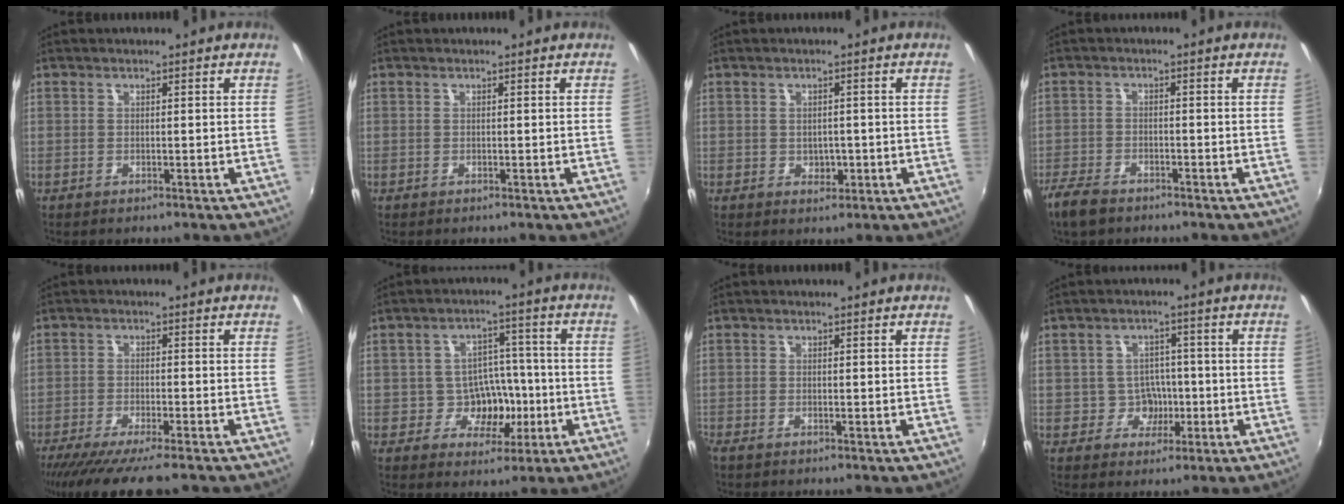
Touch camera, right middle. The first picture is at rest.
{"total": 0.0}
{"total": 2.6, "force": [-0.4, 2.3, 1.2], "torque": [-0.018, -0.001, -0.002]}
{"total": 6.2, "force": [-4.9, 2.7, 2.7], "torque": [-0.083, -0.015, -0.097]}
{"total": 11.9, "force": [-9.8, 1.2, 6.6], "torque": [-0.136, -0.043, -0.158]}
{"total": 7.7, "force": [-2.1, 6.8, 3.0], "torque": [-0.058, 0.016, -0.020]}
{"total": 0.8, "force": [-0.8, 0.2, 0.3], "torque": [-0.007, -0.005, -0.018]}
{"total": 4.4, "force": [-1.2, 4.2, 0.5], "torque": [-0.013, 0.017, -0.010]}